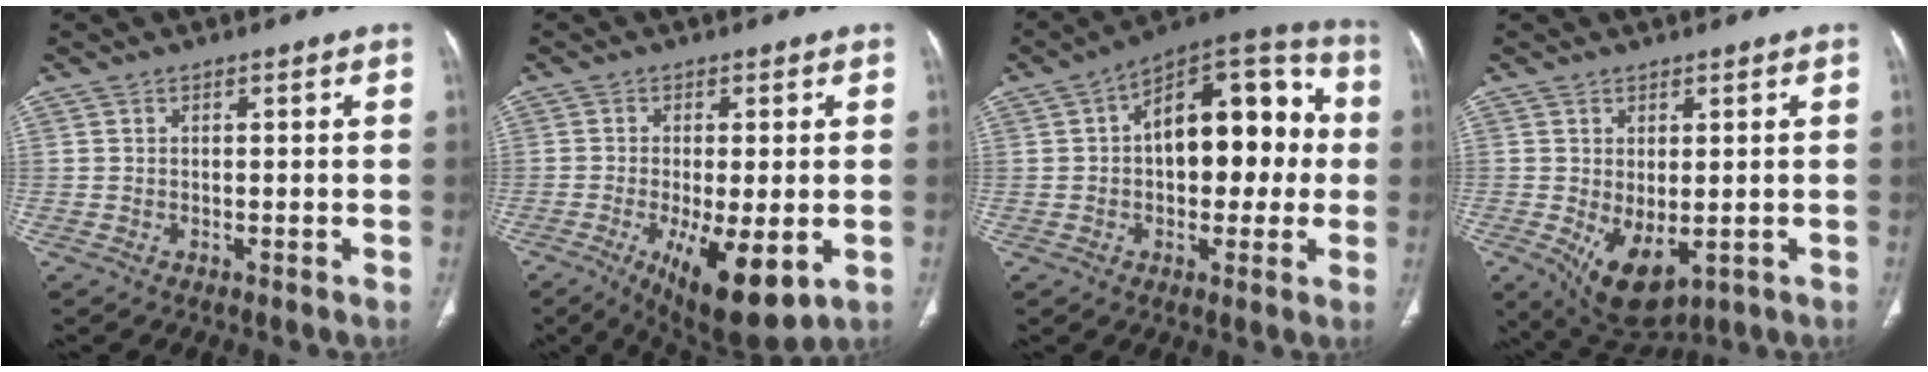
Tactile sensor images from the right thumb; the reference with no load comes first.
{"total": 13.1, "force": [-4.2, 4.5, 11.6], "torque": [-0.183, -0.021, -0.051]}
{"total": 20.0, "force": [1.5, 11.3, 16.5], "torque": [-0.193, 0.045, 0.015]}
{"total": 8.8, "force": [-1.8, 4.7, 7.2], "torque": [-0.110, -0.013, -0.004]}